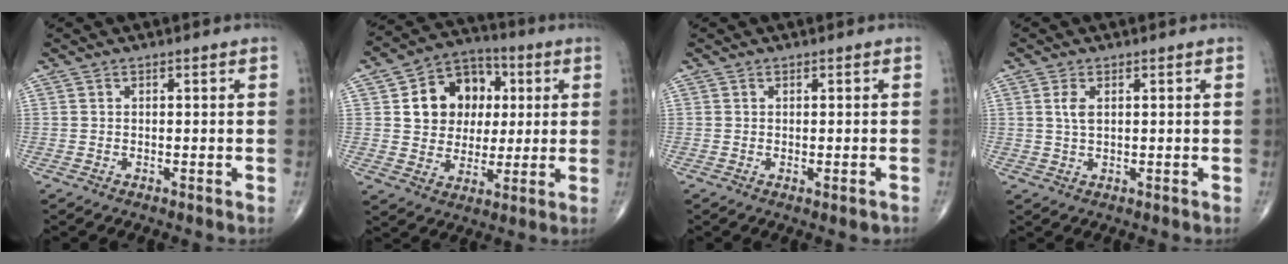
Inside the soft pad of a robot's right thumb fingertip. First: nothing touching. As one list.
[{"total": 14.1, "force": [3.1, 11.5, 7.6], "torque": [-0.076, 0.007, 0.051]}, {"total": 1.8, "force": [-0.6, 0.5, 1.6], "torque": [-0.023, -0.002, -0.003]}, {"total": 2.7, "force": [0.8, 1.3, 2.2], "torque": [-0.045, 0.000, 0.018]}]